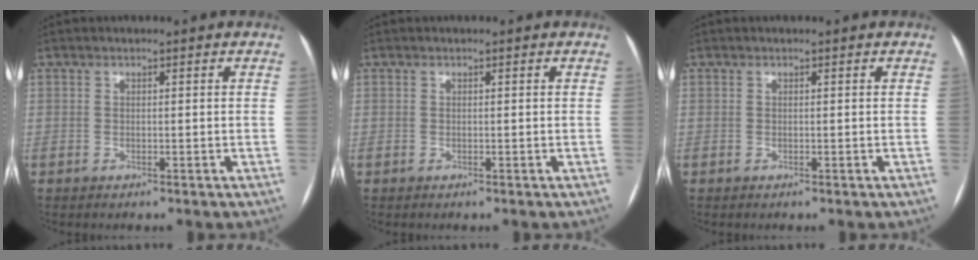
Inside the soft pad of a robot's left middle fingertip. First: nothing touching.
{"total": 0.0}
{"total": 0.0}